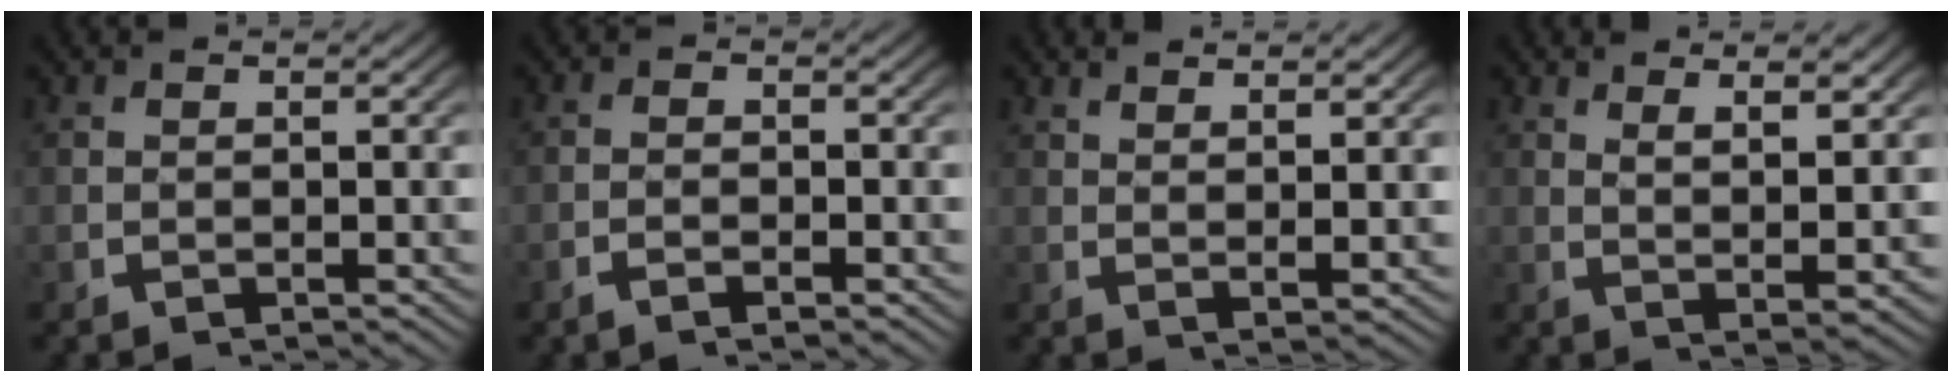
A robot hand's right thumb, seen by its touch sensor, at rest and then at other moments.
{"total": 1.3, "force": [-0.9, 0.4, 0.9], "torque": [-0.019, 0.000, -0.023]}
{"total": 2.5, "force": [2.1, 0.0, 1.3], "torque": [-0.024, -0.002, 0.043]}
{"total": 3.8, "force": [2.0, 0.6, 3.2], "torque": [-0.058, -0.008, 0.042]}